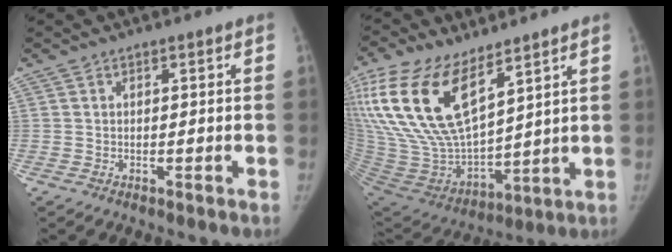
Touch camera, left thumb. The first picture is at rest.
{"total": 24.0, "force": [13.0, 10.8, 17.0], "torque": [-0.361, -0.047, 0.259]}